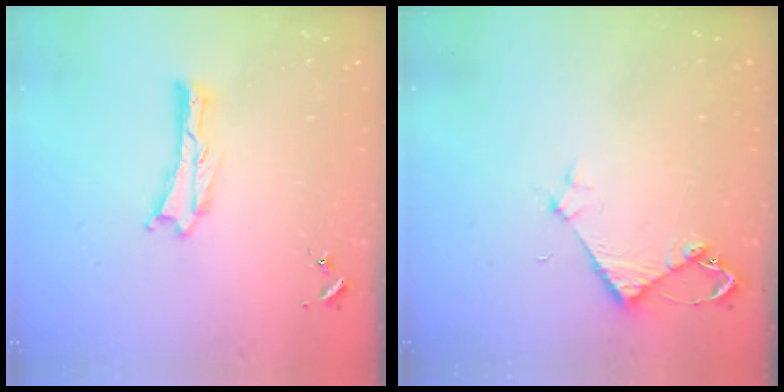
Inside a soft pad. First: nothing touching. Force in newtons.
{"total": 3.2, "press": 3.2, "slide": 0.2}